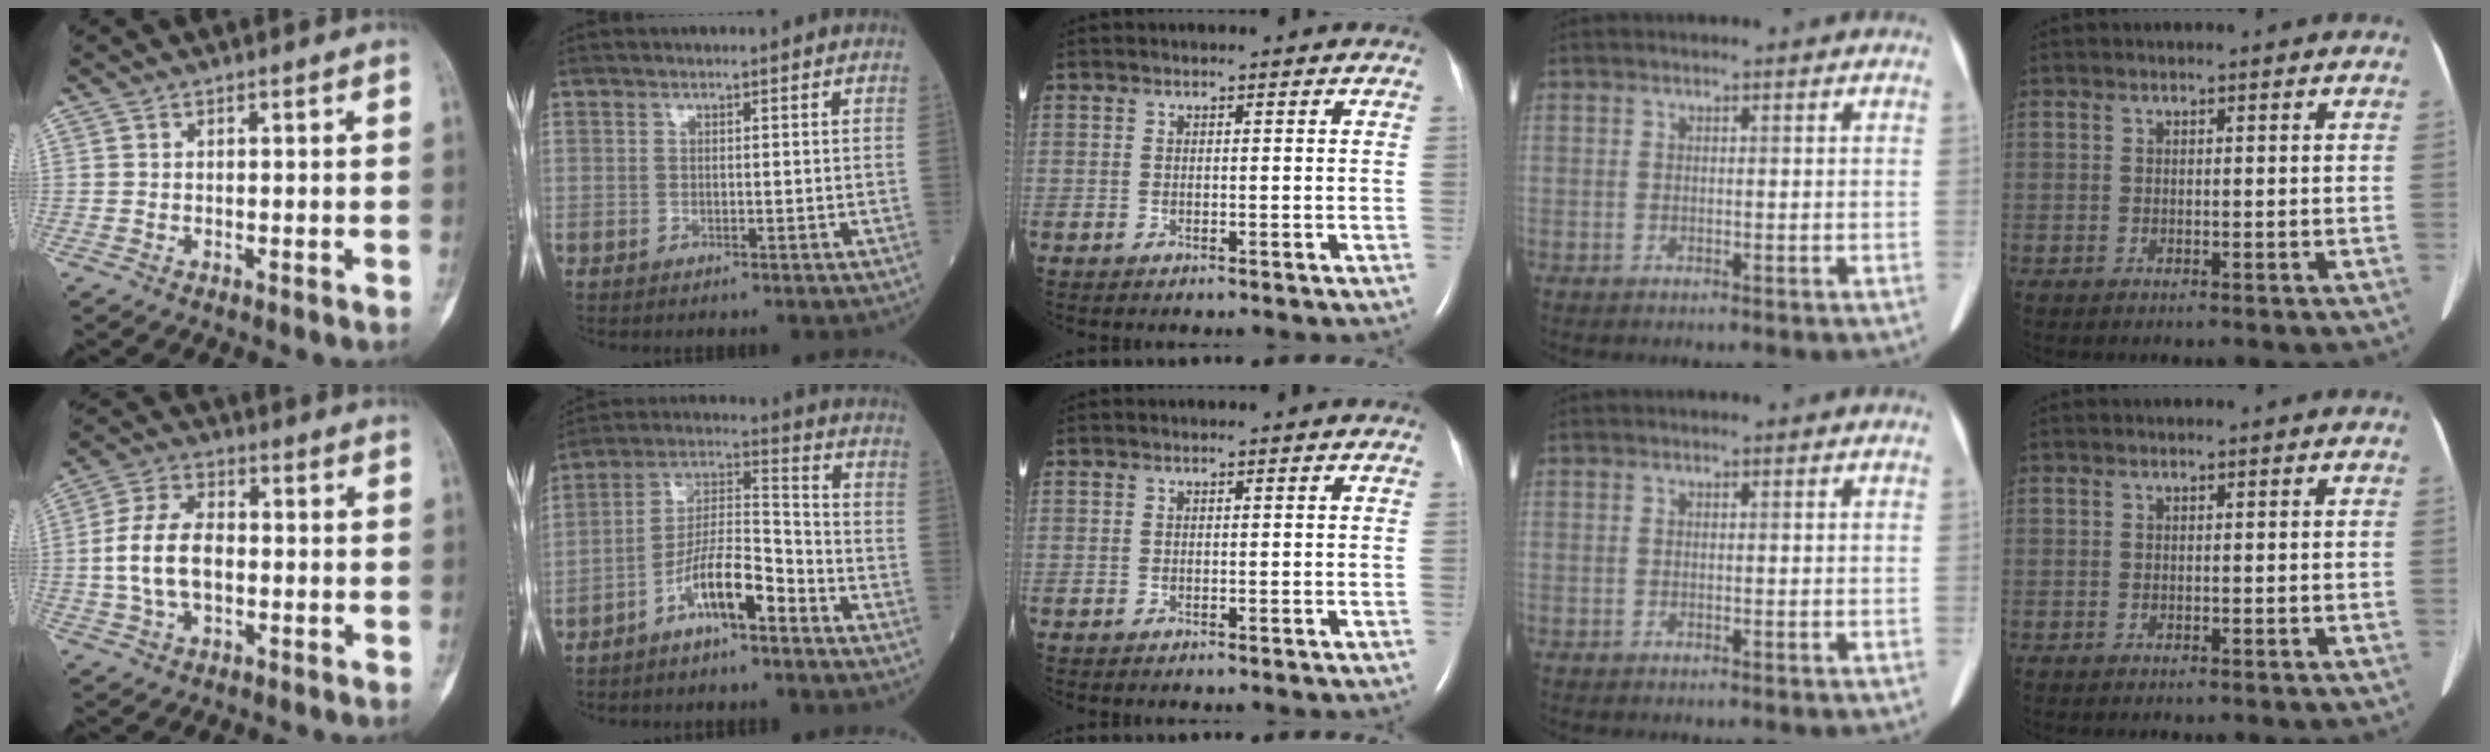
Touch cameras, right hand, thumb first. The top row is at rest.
{"thumb": {"total": 10.6, "force": [-0.8, 6.4, 8.4], "torque": [-0.161, 0.019, -0.017]}, "index": {"total": 9.5, "force": [-5.7, 2.0, 7.4], "torque": [-0.145, 0.014, -0.108]}}